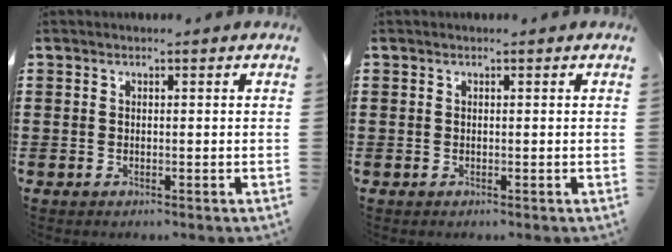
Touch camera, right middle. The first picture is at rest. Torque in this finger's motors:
{"motor_torque": [0.01, -0.01, 0.00, -0.01]}